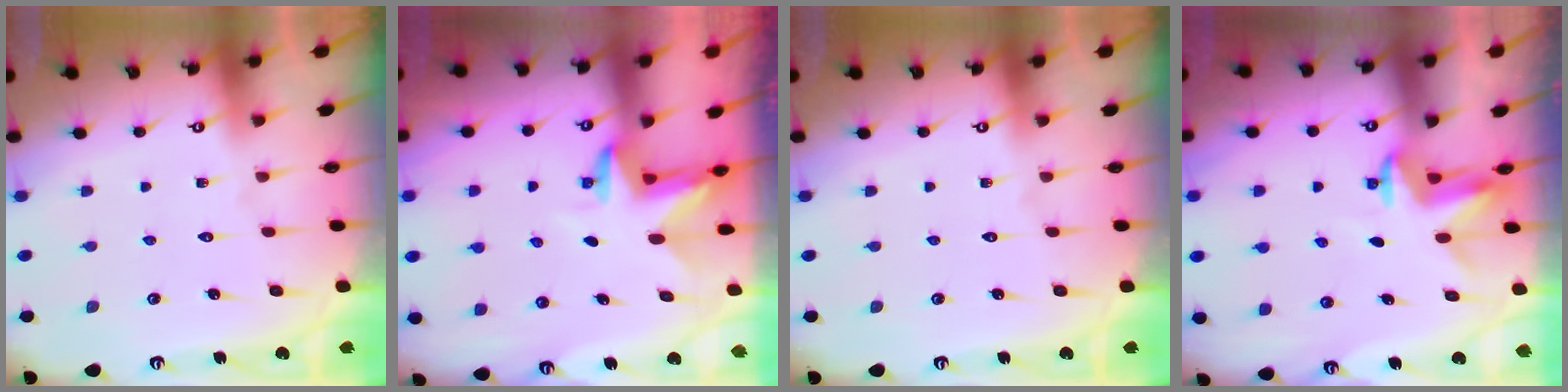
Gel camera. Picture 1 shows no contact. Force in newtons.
{"total": 3.4, "press": 3.4, "slide": 0.2}
{"total": 0.0}
{"total": 3.4, "press": 3.4, "slide": 0.3}